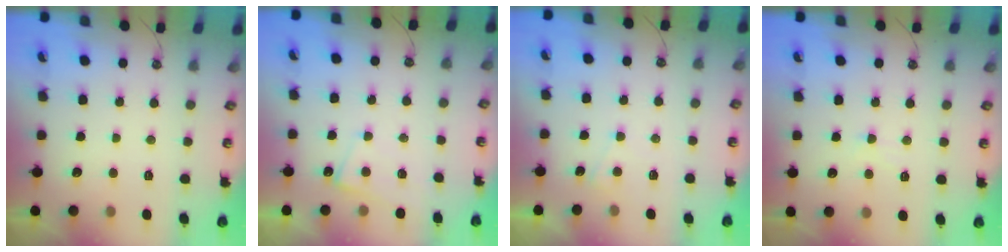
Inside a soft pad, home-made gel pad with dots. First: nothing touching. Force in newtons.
{"total": 1.1, "press": 1.0, "slide": 0.2}
{"total": 2.4, "press": 2.4, "slide": 0.3}
{"total": 1.5, "press": 1.4, "slide": 0.4}